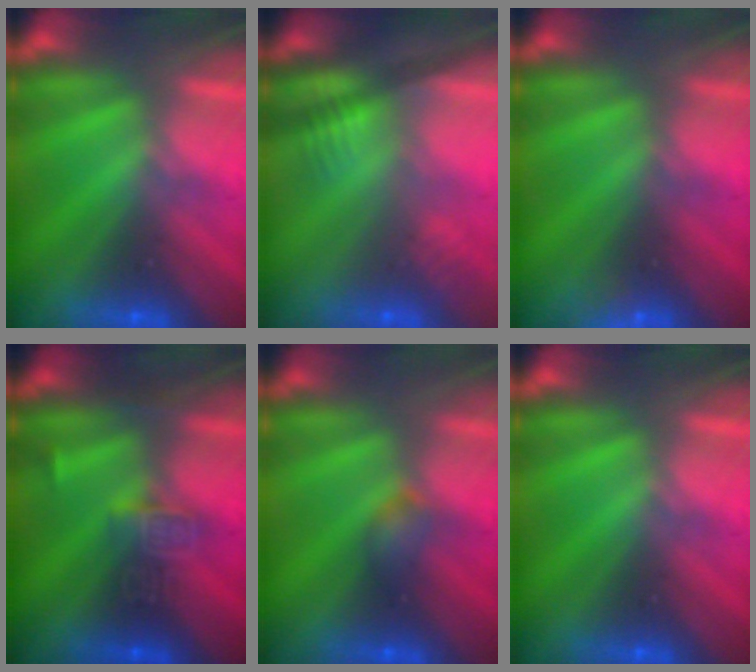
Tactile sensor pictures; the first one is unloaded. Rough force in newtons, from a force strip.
{"total": 2.5}
{"total": 2.9}
{"total": 2.9}
{"total": 2.2}
{"total": 0.0}